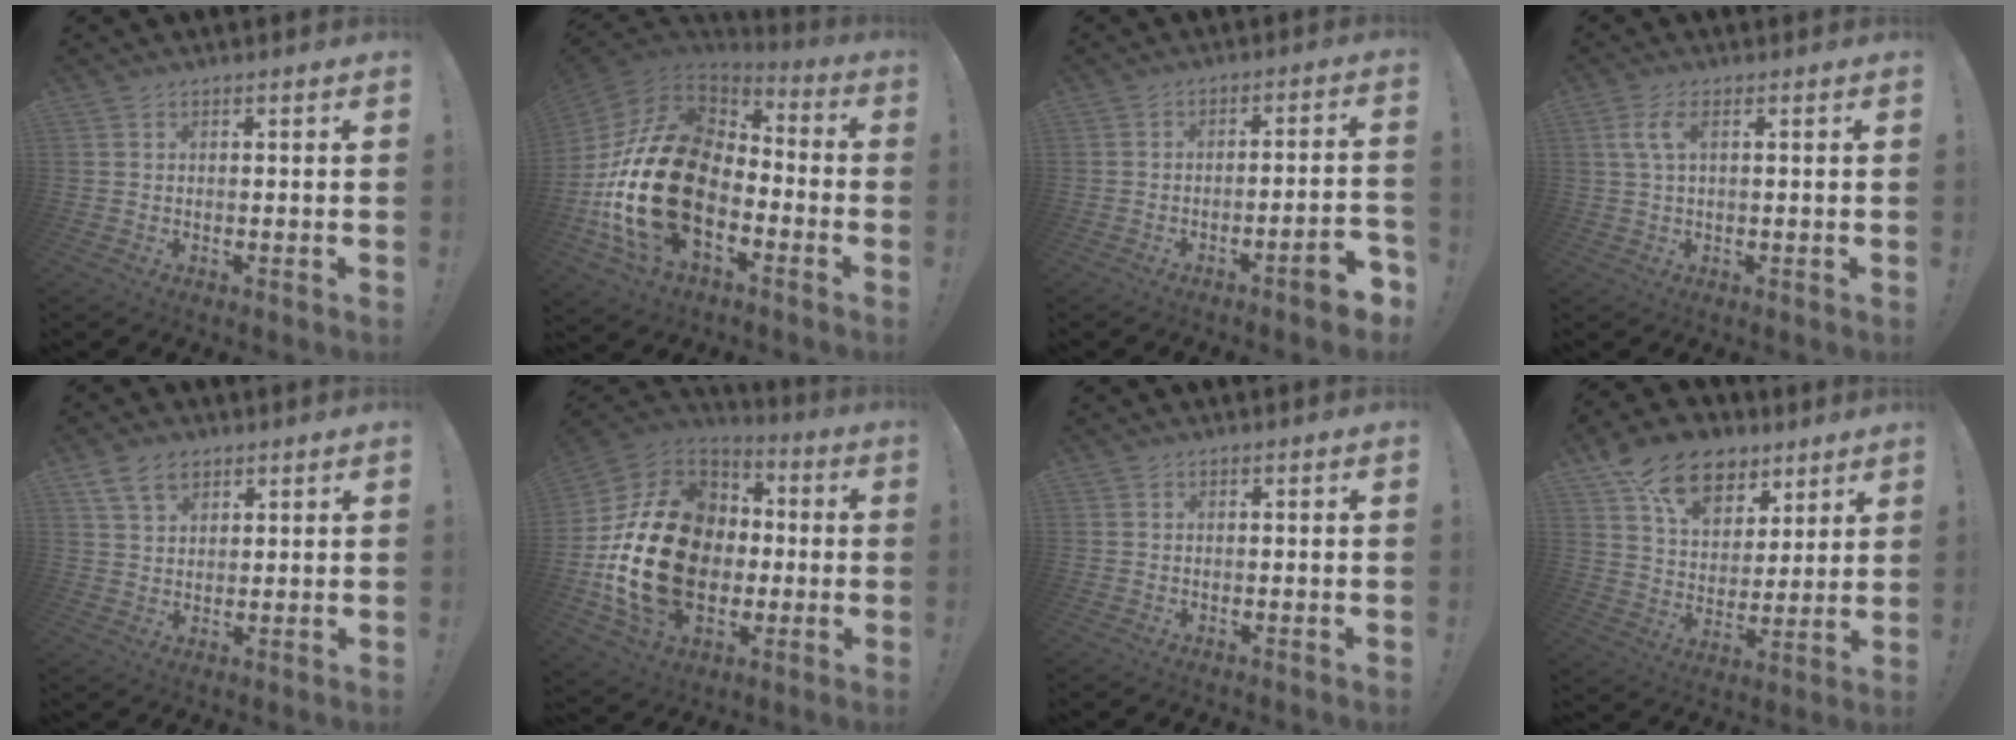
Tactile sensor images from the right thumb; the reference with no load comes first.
{"total": 29.0, "force": [-5.4, 17.9, 22.1], "torque": [-0.438, 0.021, -0.072]}
{"total": 6.6, "force": [-4.2, 0.4, 5.1], "torque": [-0.074, 0.016, -0.070]}
{"total": 4.5, "force": [1.6, 1.4, 4.0], "torque": [-0.069, -0.001, 0.027]}
{"total": 7.5, "force": [4.5, 4.7, 3.8], "torque": [-0.064, -0.011, 0.087]}
{"total": 26.4, "force": [-2.4, 19.0, 18.2], "torque": [-0.335, 0.023, -0.019]}
{"total": 0.0}
{"total": 16.7, "force": [10.3, 10.9, 7.5], "torque": [-0.123, -0.051, 0.192]}